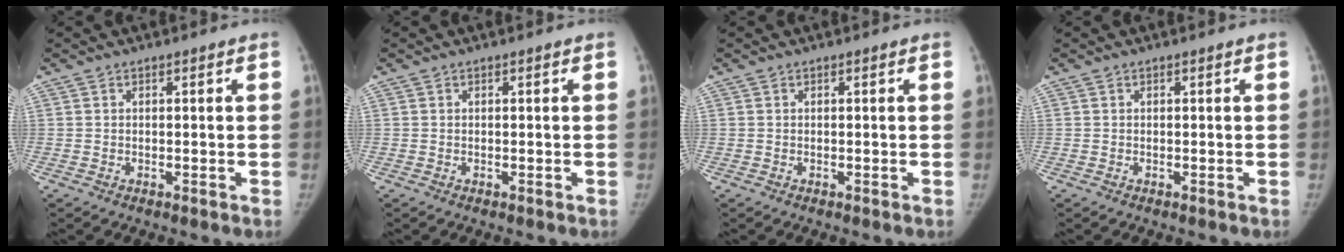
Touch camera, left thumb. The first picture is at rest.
{"total": 0.0}
{"total": 0.0}
{"total": 0.0}